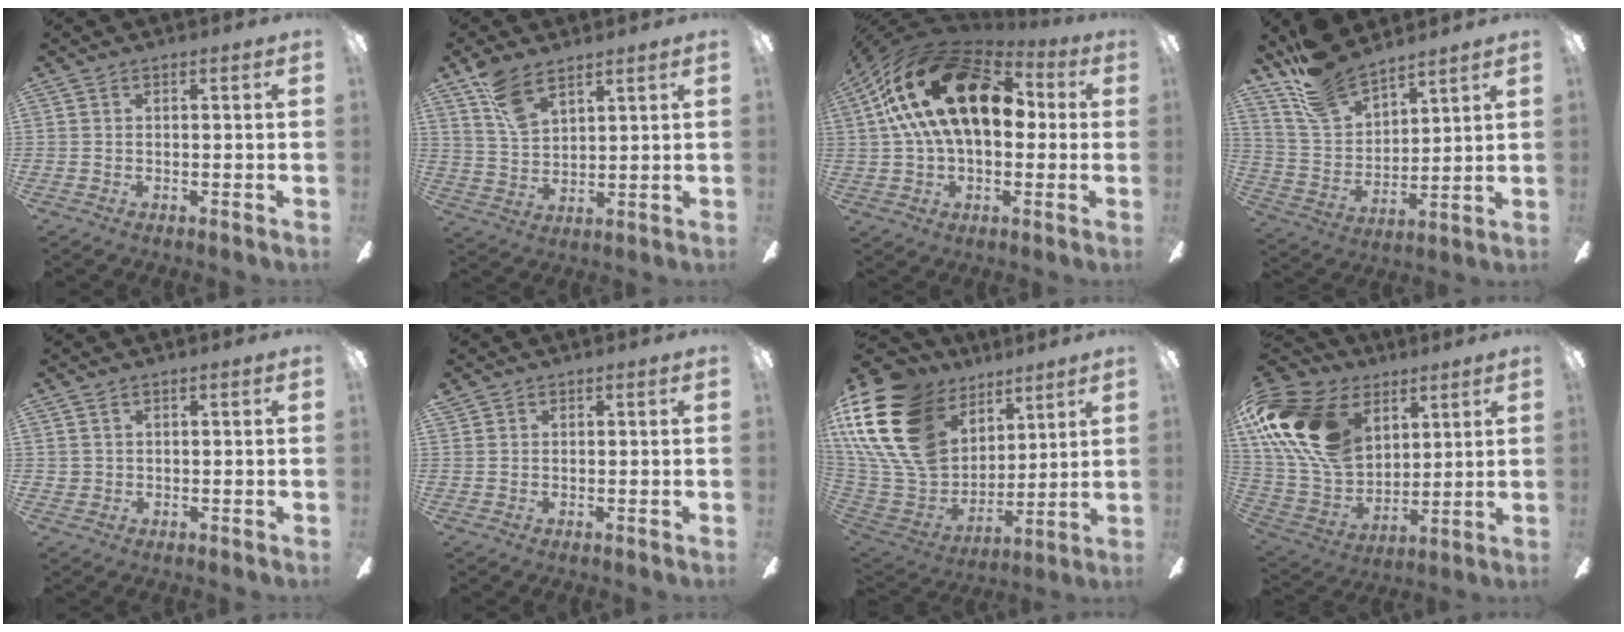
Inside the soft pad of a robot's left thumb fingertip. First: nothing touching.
{"total": 8.9, "force": [6.6, 3.8, 4.5], "torque": [-0.092, -0.027, 0.125]}
{"total": 24.8, "force": [8.3, 14.4, 18.4], "torque": [-0.350, -0.014, 0.140]}
{"total": 13.3, "force": [11.5, 5.1, 4.3], "torque": [-0.106, -0.073, 0.219]}
{"total": 1.3, "force": [0.9, 1.0, 0.2], "torque": [-0.004, 0.002, 0.016]}
{"total": 1.1, "force": [0.9, 0.5, -0.1], "torque": [0.002, 0.000, 0.018]}
{"total": 25.9, "force": [10.7, 18.3, 14.9], "torque": [-0.332, -0.052, 0.216]}
{"total": 23.1, "force": [10.3, 15.6, 13.7], "torque": [-0.315, -0.038, 0.187]}